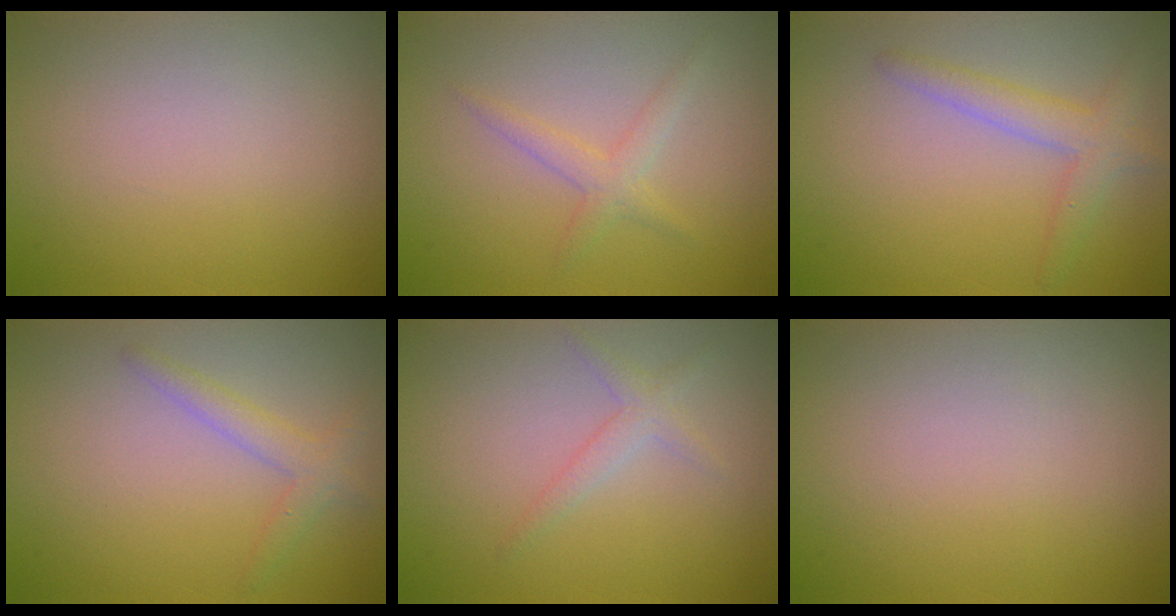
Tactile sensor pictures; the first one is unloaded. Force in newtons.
{"total": 1.8, "press": 1.8, "slide": 0.1}
{"total": 2.7, "press": 2.7, "slide": 0.3}
{"total": 2.0, "press": 2.0, "slide": 0.1}
{"total": 1.3, "press": 1.3, "slide": 0.1}
{"total": 0.0}